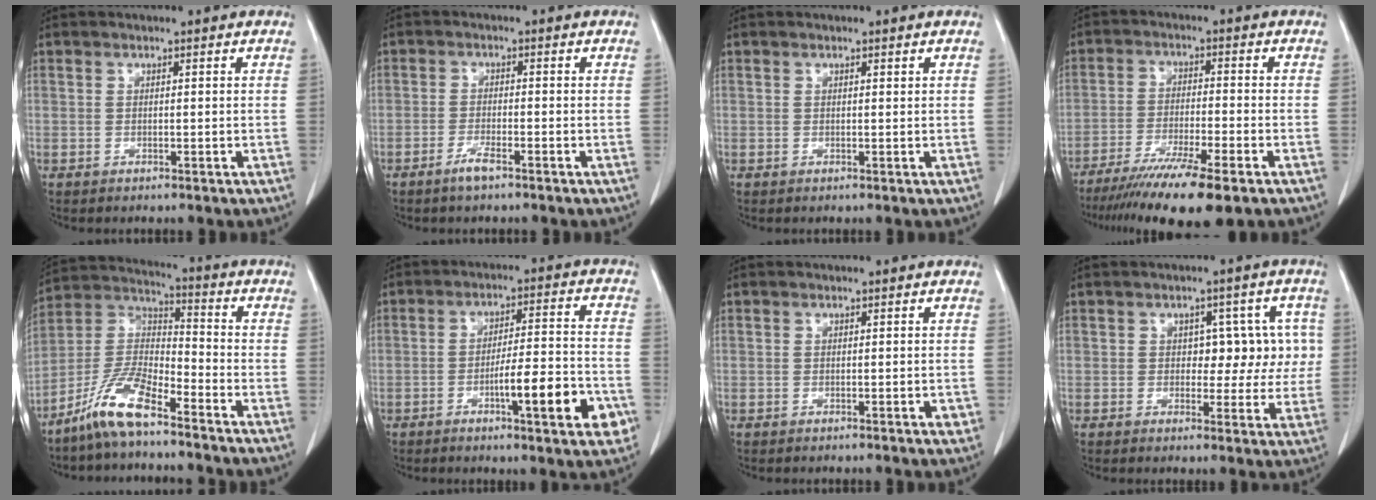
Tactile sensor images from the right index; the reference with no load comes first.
{"total": 2.6, "force": [-1.9, 0.2, 1.8], "torque": [-0.041, -0.002, -0.037]}
{"total": 0.0}
{"total": 12.9, "force": [-9.5, 0.2, 8.8], "torque": [-0.152, -0.036, -0.155]}
{"total": 10.1, "force": [-7.5, 2.2, 6.4], "torque": [-0.140, 0.006, -0.151]}
{"total": 12.0, "force": [-4.6, 1.5, 10.9], "torque": [-0.157, 0.007, -0.067]}
{"total": 1.2, "force": [-0.3, 0.3, 1.2], "torque": [-0.015, -0.002, -0.002]}
{"total": 6.6, "force": [0.8, 4.2, 5.1], "torque": [-0.042, 0.025, 0.012]}